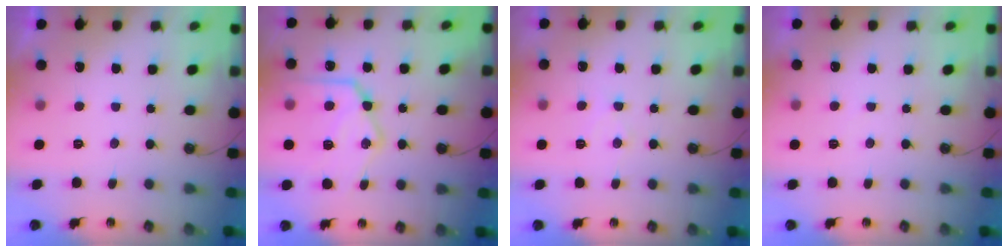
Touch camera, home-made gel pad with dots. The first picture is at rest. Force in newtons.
{"total": 20.2, "press": 20.1, "slide": 1.9}
{"total": 5.5, "press": 5.4, "slide": 0.8}
{"total": 2.3, "press": 2.3, "slide": 0.4}